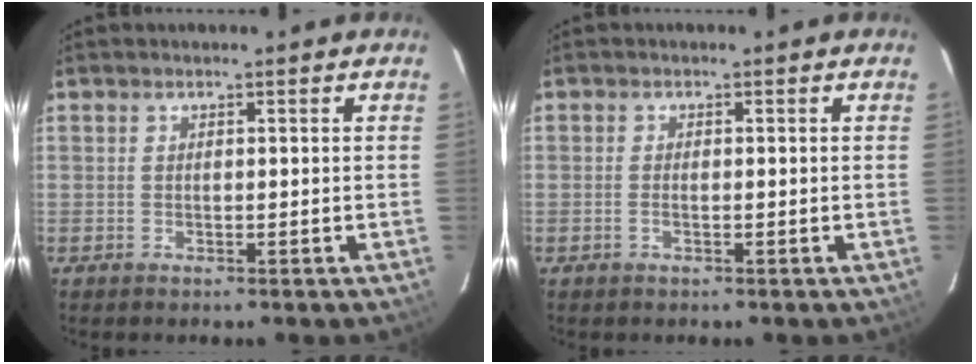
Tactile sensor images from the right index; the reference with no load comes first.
{"total": 1.0, "force": [-0.4, 0.4, 0.9], "torque": [-0.020, 0.000, -0.007]}